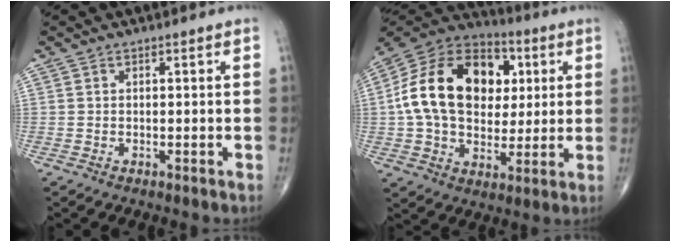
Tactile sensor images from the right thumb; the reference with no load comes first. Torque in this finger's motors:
{"motor_torque": [2.40, 2.61, 1.63, -0.04, 0.59]}